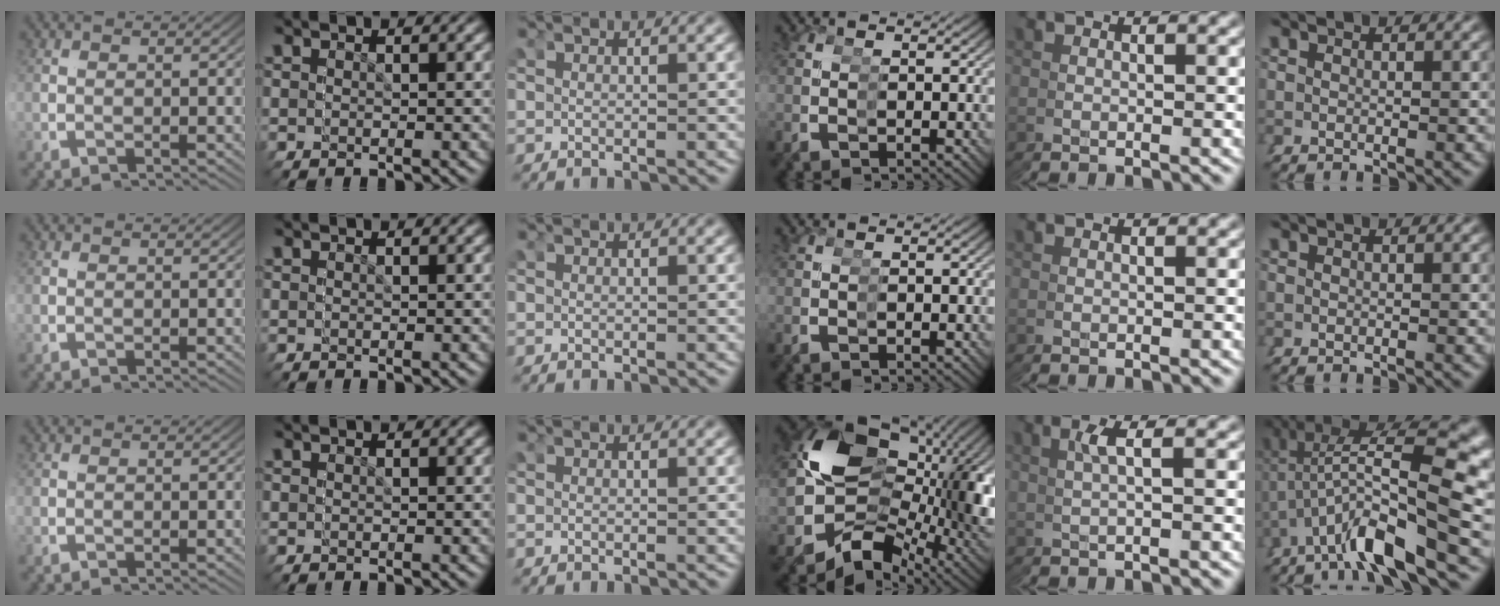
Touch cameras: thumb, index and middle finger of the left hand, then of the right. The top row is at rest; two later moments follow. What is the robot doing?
{"motion": "grasp_and_lifting", "object": "stress ball aka squeeze ball"}